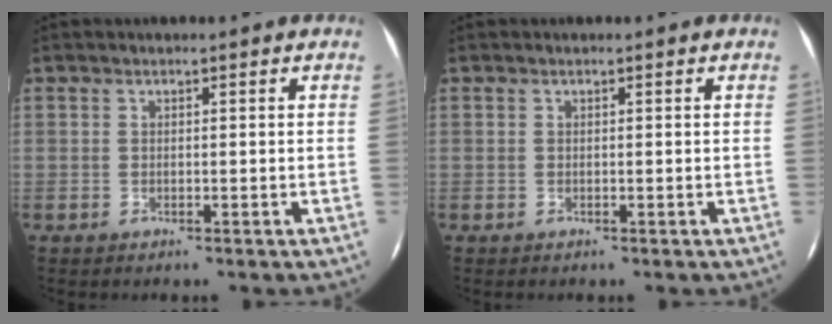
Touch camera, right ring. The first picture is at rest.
{"total": 0.0}